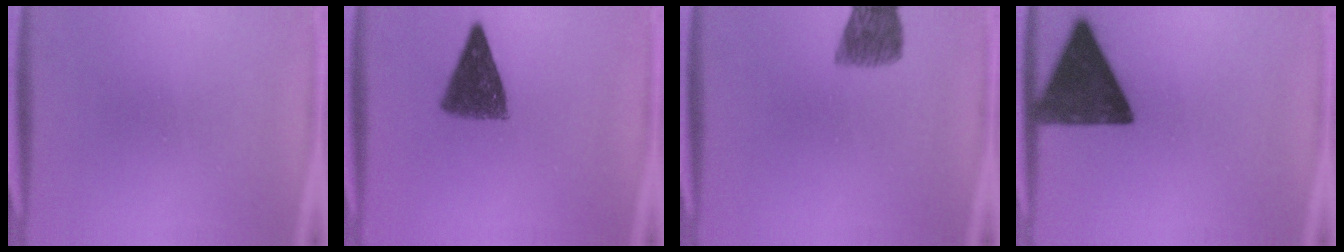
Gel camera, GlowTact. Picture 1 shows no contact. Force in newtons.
{"total": 8.9}
{"total": 6.4}
{"total": 13.4}